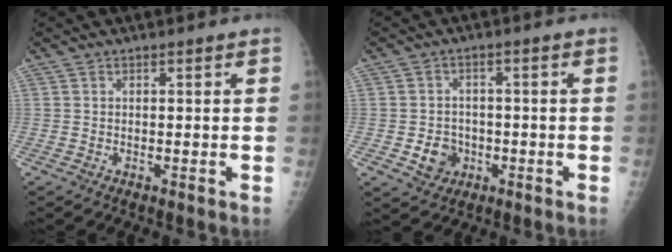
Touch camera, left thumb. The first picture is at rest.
{"total": 5.2, "force": [-1.6, 4.5, 2.1], "torque": [-0.012, 0.008, -0.021]}